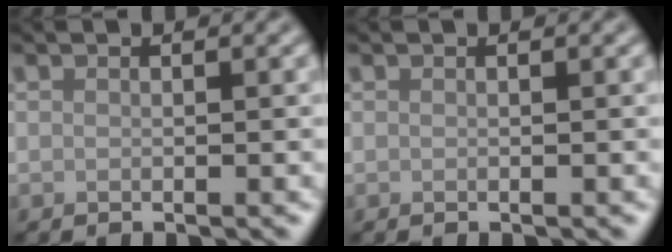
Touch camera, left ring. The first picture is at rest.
{"total": 0.0}